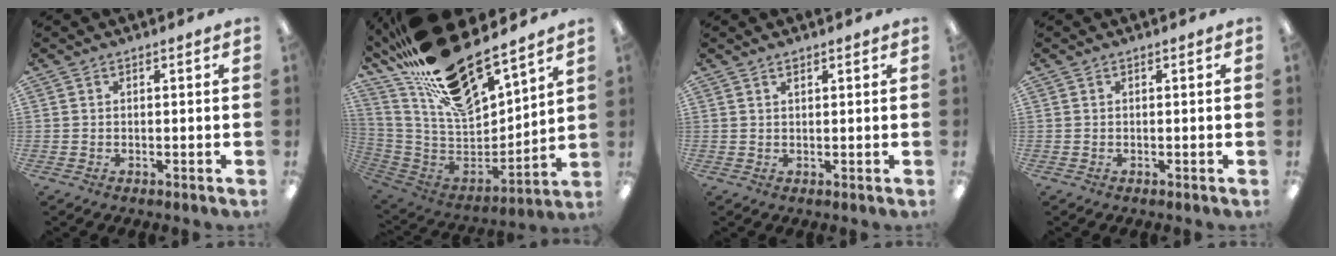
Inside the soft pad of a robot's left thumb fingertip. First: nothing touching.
{"total": 23.8, "force": [18.9, 7.1, 12.6], "torque": [-0.228, -0.130, 0.328]}
{"total": 1.1, "force": [1.0, 0.3, 0.5], "torque": [-0.012, 0.001, 0.018]}
{"total": 0.0}